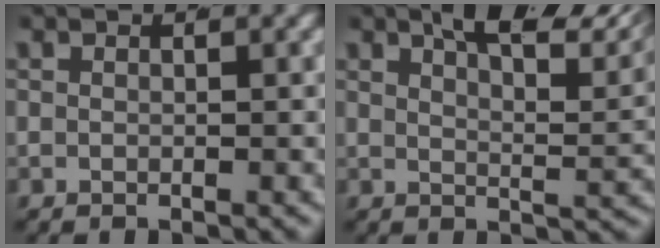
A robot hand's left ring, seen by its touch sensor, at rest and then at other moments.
{"total": 7.7, "force": [5.9, 1.2, 4.8], "torque": [-0.060, 0.012, 0.086]}